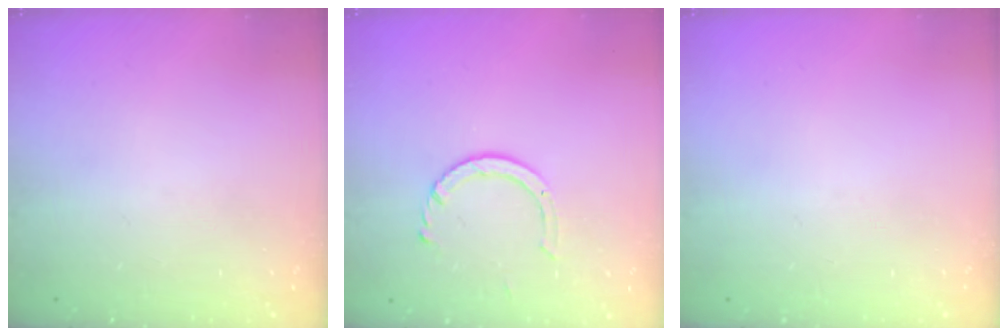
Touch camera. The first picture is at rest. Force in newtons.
{"total": 4.6, "press": 4.5, "slide": 0.5}
{"total": 0.0}